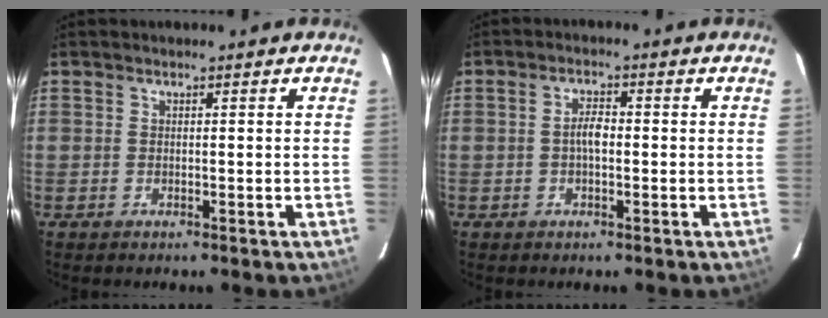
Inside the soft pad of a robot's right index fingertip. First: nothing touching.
{"total": 2.6, "force": [-0.3, 0.8, 2.4], "torque": [-0.048, 0.005, -0.005]}